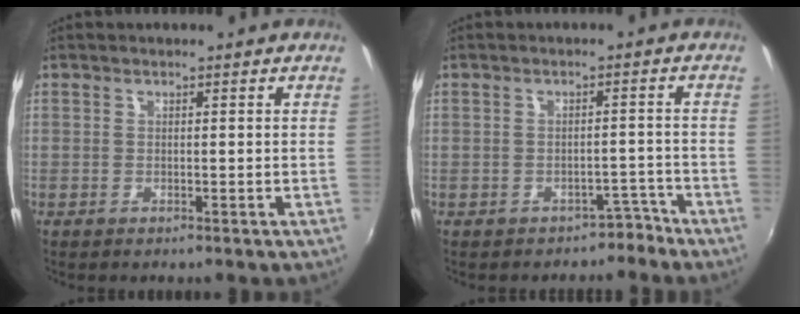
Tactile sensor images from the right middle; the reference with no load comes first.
{"total": 2.9, "force": [-2.4, 1.5, 0.0], "torque": [0.010, 0.026, -0.022]}